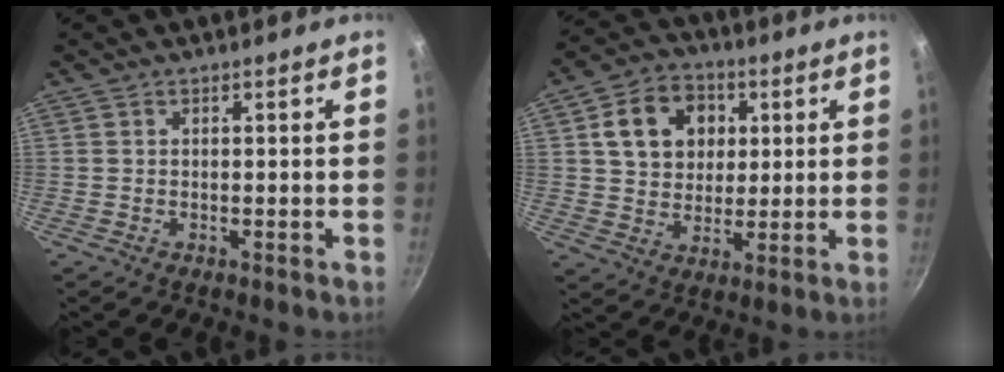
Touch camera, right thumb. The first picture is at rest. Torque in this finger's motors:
{"motor_torque": [-0.77, 1.10, 0.35, 0.10, 0.06]}